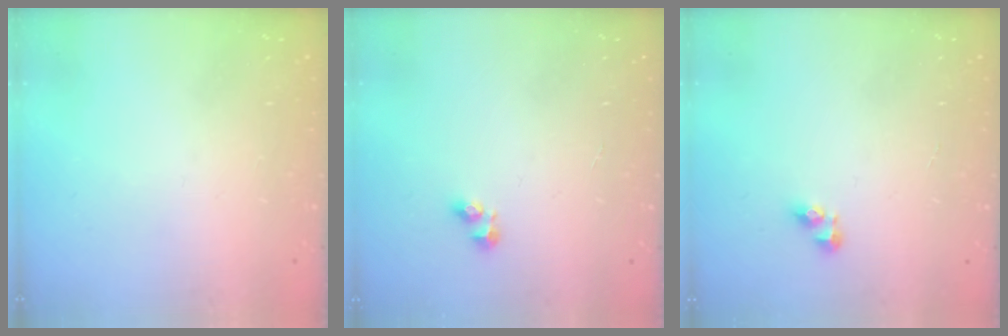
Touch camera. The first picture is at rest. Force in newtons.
{"total": 2.6, "press": 2.6, "slide": 0.2}
{"total": 3.4, "press": 3.4, "slide": 0.4}